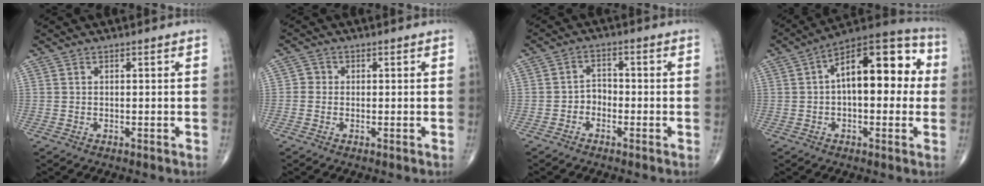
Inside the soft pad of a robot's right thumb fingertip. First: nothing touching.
{"total": 1.6, "force": [-0.2, 1.5, 0.5], "torque": [0.004, 0.005, -0.009]}
{"total": 2.9, "force": [-1.4, 2.2, 1.3], "torque": [-0.005, 0.018, -0.032]}
{"total": 17.8, "force": [2.4, 8.5, 15.4], "torque": [-0.195, 0.043, 0.024]}